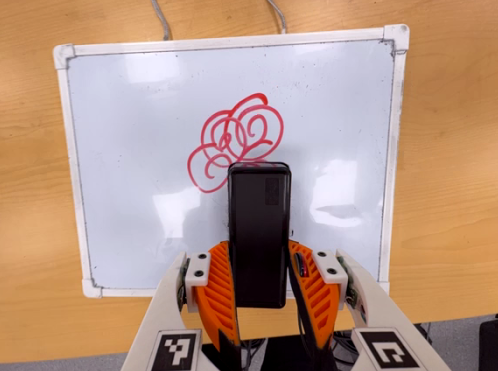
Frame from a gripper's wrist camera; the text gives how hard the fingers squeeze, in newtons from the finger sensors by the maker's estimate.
{"total": 4.9, "left": 3.4, "right": 6.4}